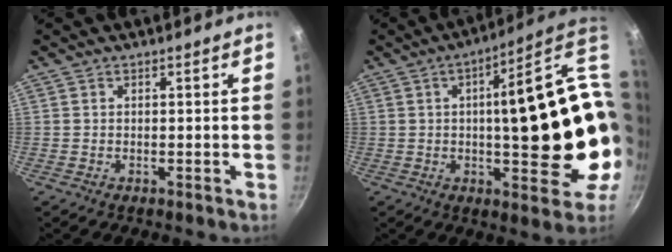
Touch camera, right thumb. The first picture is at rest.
{"total": 23.8, "force": [0.7, 8.2, 22.3], "torque": [-0.266, 0.007, 0.019]}